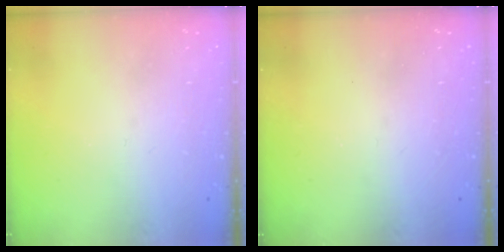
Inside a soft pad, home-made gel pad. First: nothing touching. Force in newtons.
{"total": 2.5, "press": 2.4, "slide": 0.4}